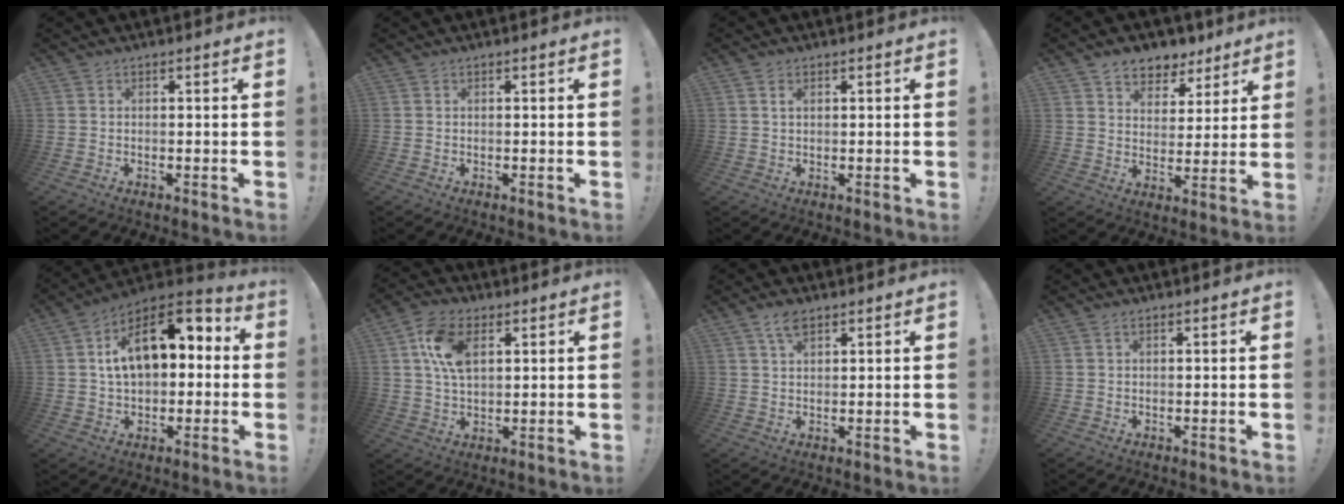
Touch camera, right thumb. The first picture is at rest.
{"total": 0.0}
{"total": 1.4, "force": [0.7, 0.7, 0.9], "torque": [-0.009, -0.003, 0.011]}
{"total": 8.0, "force": [6.0, 5.0, 1.7], "torque": [-0.023, -0.048, 0.115]}
{"total": 16.0, "force": [4.2, 9.6, 12.1], "torque": [-0.176, -0.007, 0.070]}
{"total": 11.7, "force": [3.9, 7.2, 8.3], "torque": [-0.153, 0.004, 0.072]}
{"total": 4.6, "force": [2.9, 2.1, 2.8], "torque": [-0.046, -0.010, 0.052]}
{"total": 1.0, "force": [0.5, 0.4, 0.7], "torque": [-0.016, 0.002, 0.010]}